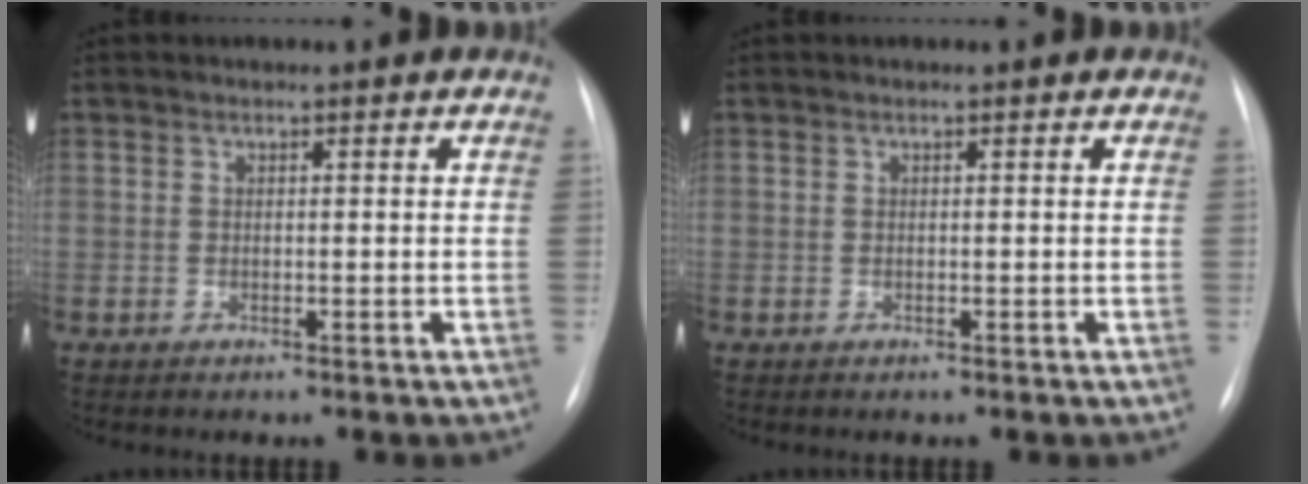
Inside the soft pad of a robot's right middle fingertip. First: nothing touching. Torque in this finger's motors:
{"motor_torque": [0.00, 0.00, 0.00, 0.00]}